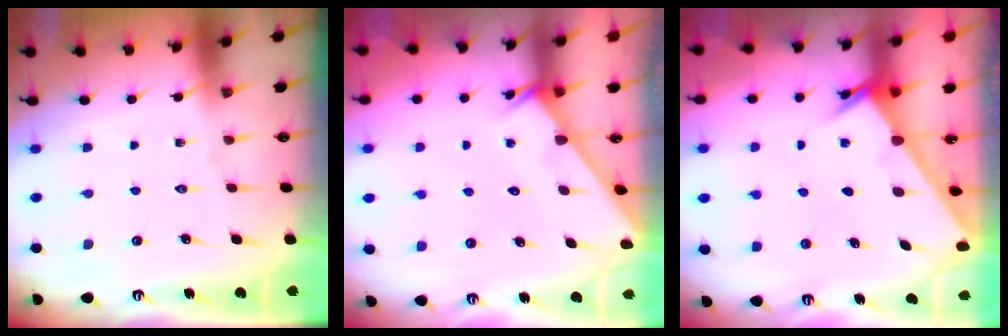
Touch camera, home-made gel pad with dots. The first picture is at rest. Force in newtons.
{"total": 2.4, "press": 2.4, "slide": 0.1}
{"total": 2.4, "press": 2.4, "slide": 0.2}